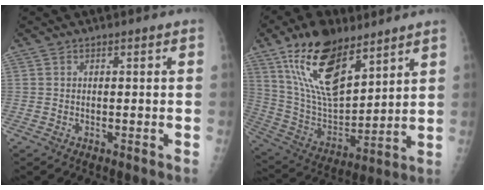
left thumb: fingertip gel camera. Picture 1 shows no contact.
{"total": 19.6, "force": [11.9, 8.9, 12.8], "torque": [-0.203, -0.056, 0.230]}